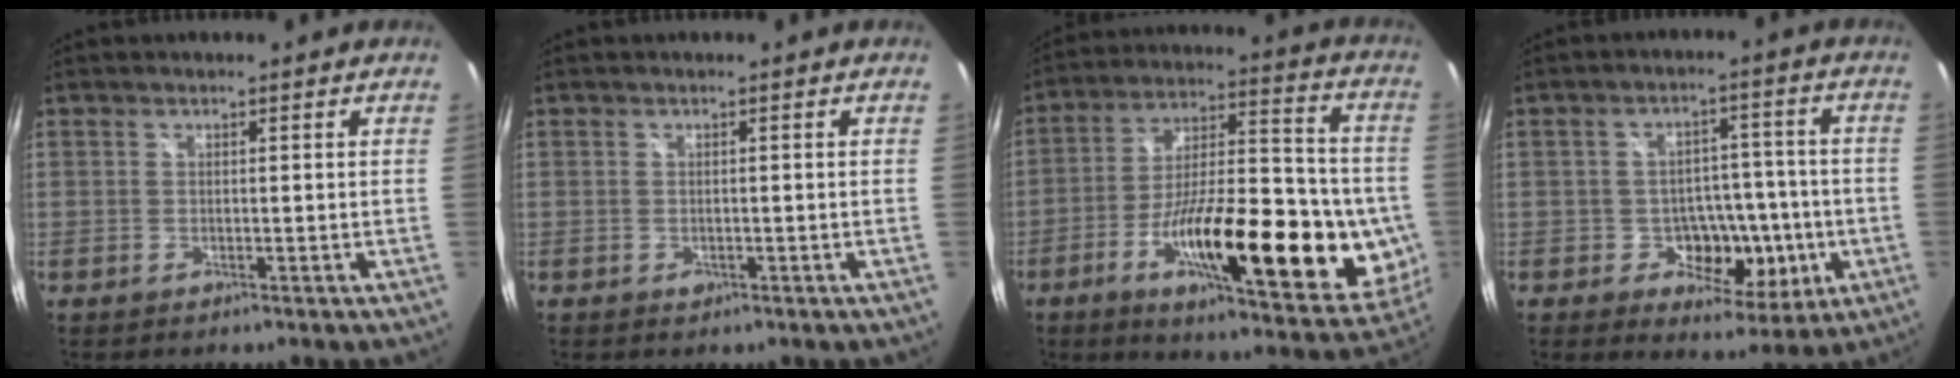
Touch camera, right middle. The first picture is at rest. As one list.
[{"total": 0.8, "force": [-0.3, 0.7, 0.3], "torque": [-0.003, -0.004, -0.006]}, {"total": 28.4, "force": [-7.9, 9.1, 25.7], "torque": [-0.392, -0.013, -0.110]}, {"total": 11.0, "force": [-2.8, 8.3, 6.7], "torque": [-0.108, 0.003, -0.030]}]